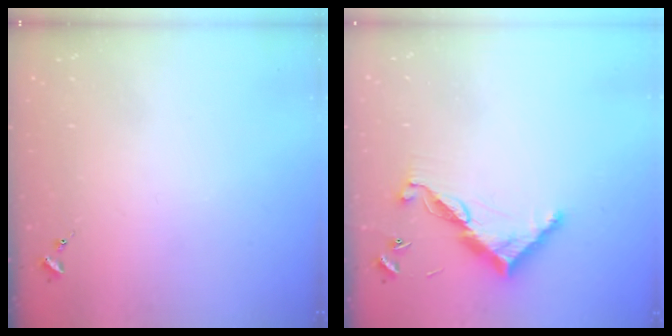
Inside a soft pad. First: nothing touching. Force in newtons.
{"total": 10.7, "press": 10.7, "slide": 0.4}